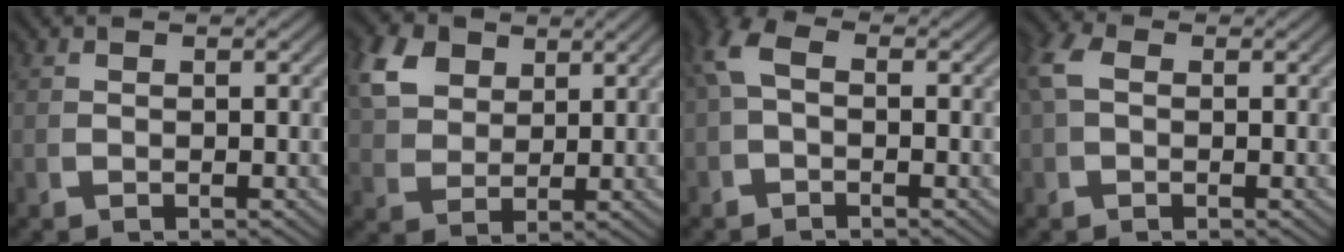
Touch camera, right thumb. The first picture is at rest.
{"total": 6.5, "force": [3.4, 4.4, 3.5], "torque": [-0.081, -0.007, 0.070]}
{"total": 2.3, "force": [-0.1, 1.4, 1.8], "torque": [-0.036, 0.001, -0.003]}
{"total": 2.0, "force": [0.5, 1.4, 1.4], "torque": [-0.039, -0.004, 0.012]}